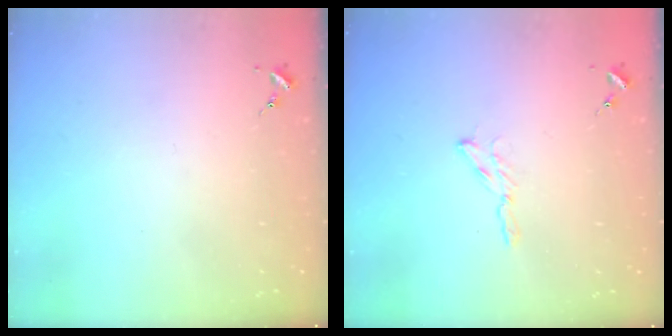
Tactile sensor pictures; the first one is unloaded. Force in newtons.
{"total": 3.1, "press": 3.1, "slide": 0.4}